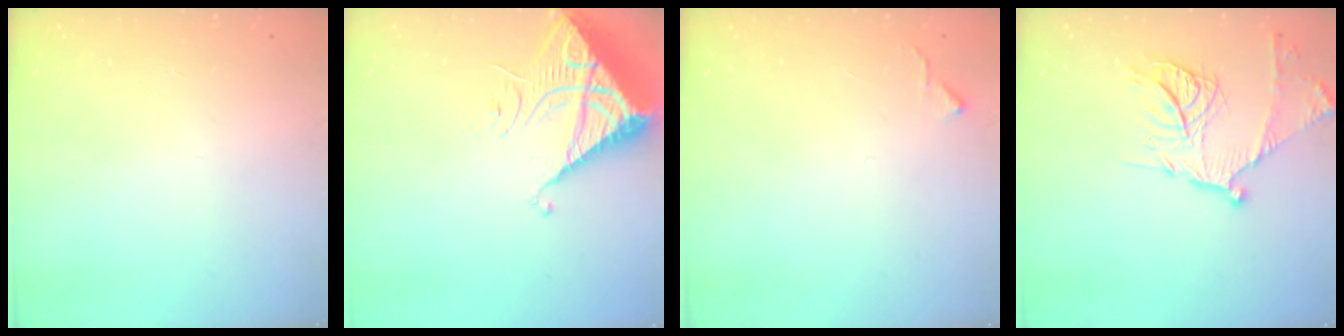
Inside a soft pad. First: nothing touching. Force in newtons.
{"total": 9.8, "press": 9.8, "slide": 1.0}
{"total": 5.1, "press": 5.0, "slide": 0.7}
{"total": 15.0, "press": 14.9, "slide": 1.2}